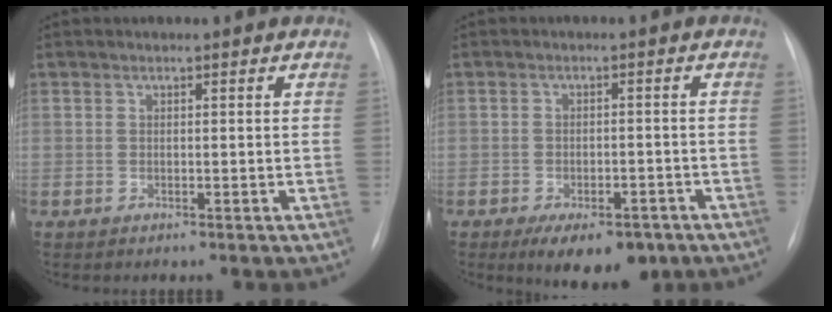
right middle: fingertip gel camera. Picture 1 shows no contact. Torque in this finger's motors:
{"motor_torque": [0.64, -0.52, 0.04, 0.02]}